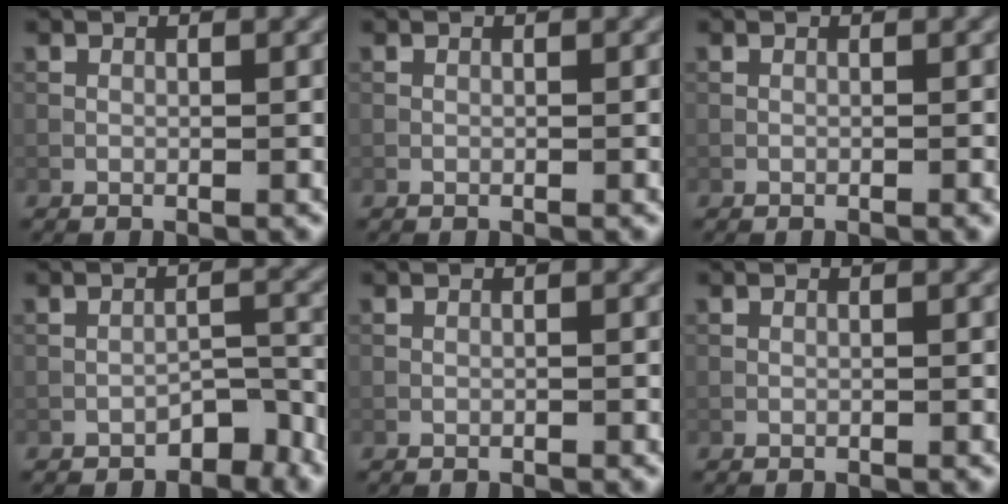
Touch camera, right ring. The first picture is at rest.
{"total": 0.0}
{"total": 0.5, "force": [-0.3, 0.1, 0.4], "torque": [-0.007, 0.000, -0.005]}
{"total": 2.6, "force": [-2.1, 1.1, 1.0], "torque": [-0.011, 0.012, -0.032]}
{"total": 0.0}
{"total": 0.0}